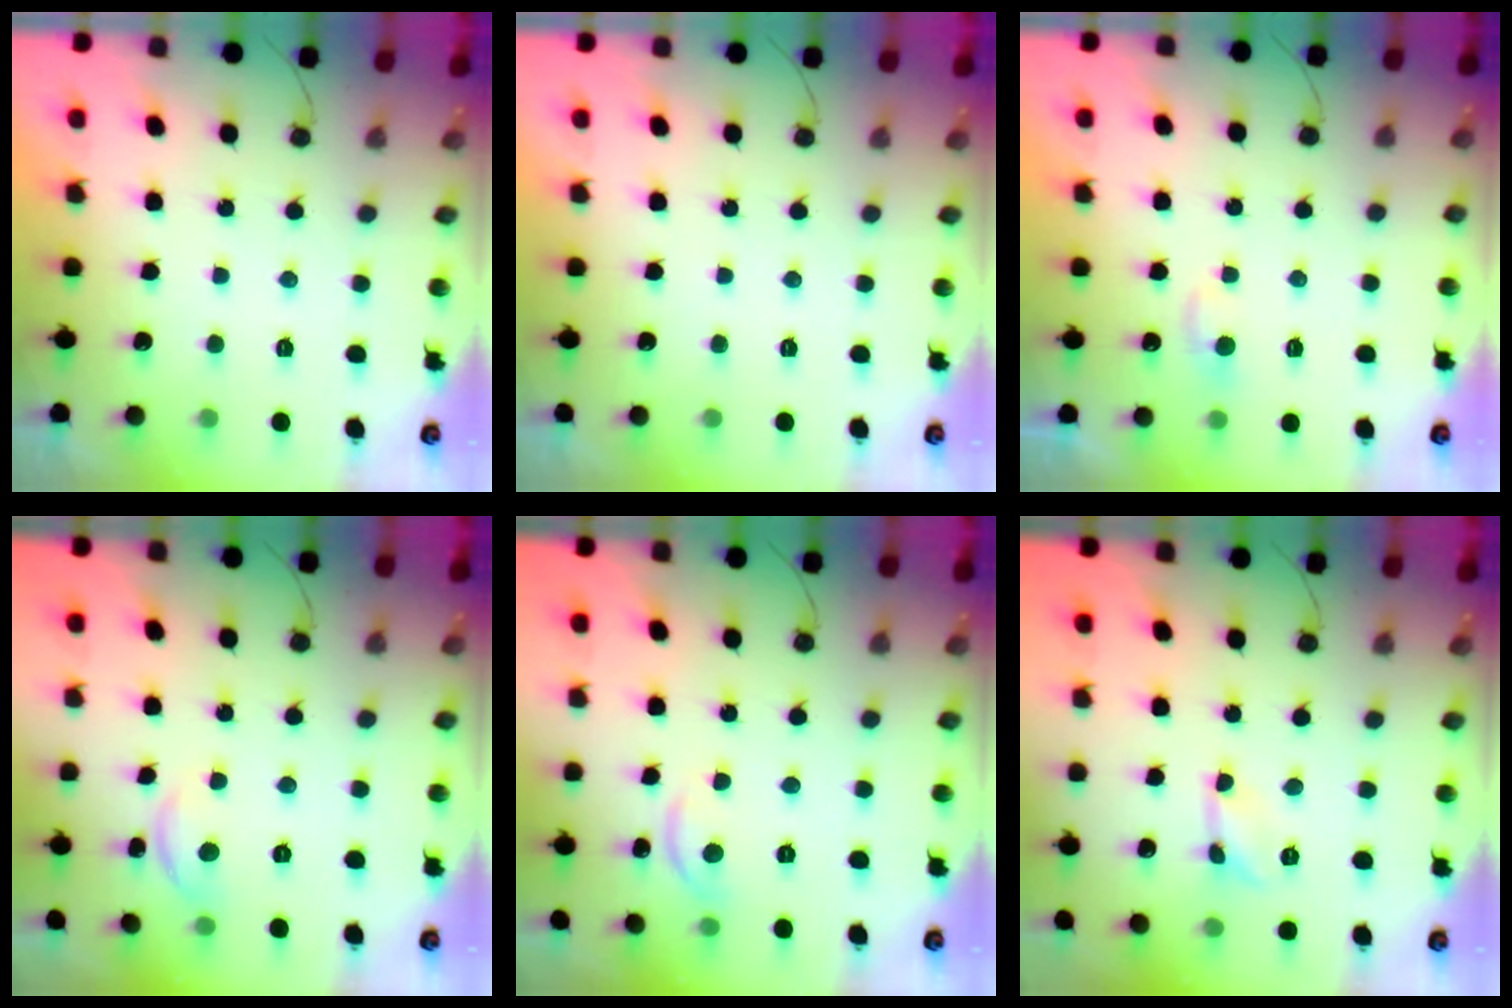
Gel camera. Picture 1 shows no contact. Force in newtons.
{"total": 0.0}
{"total": 3.9, "press": 3.9, "slide": 0.5}
{"total": 5.5, "press": 5.5, "slide": 0.7}
{"total": 5.5, "press": 5.5, "slide": 0.6}
{"total": 2.6, "press": 2.6, "slide": 0.2}